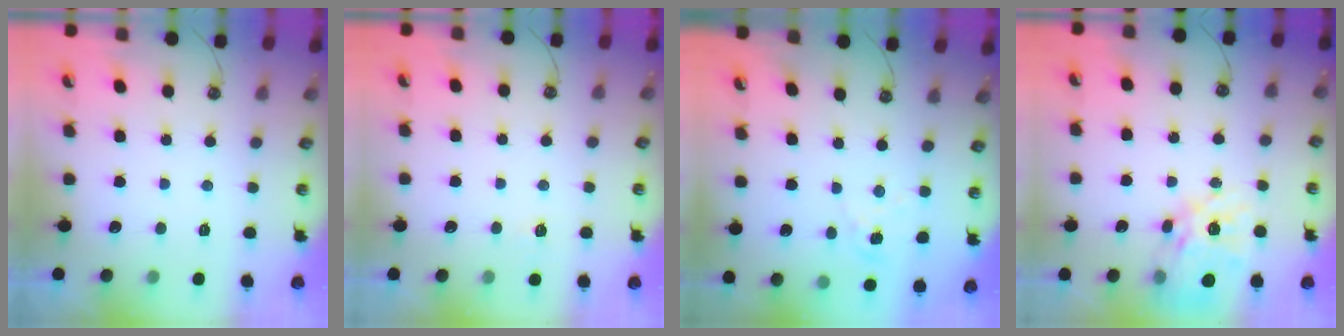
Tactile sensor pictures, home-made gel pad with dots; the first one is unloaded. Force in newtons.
{"total": 2.5, "press": 2.4, "slide": 0.4}
{"total": 2.1, "press": 2.1, "slide": 0.2}
{"total": 18.3, "press": 18.2, "slide": 1.7}